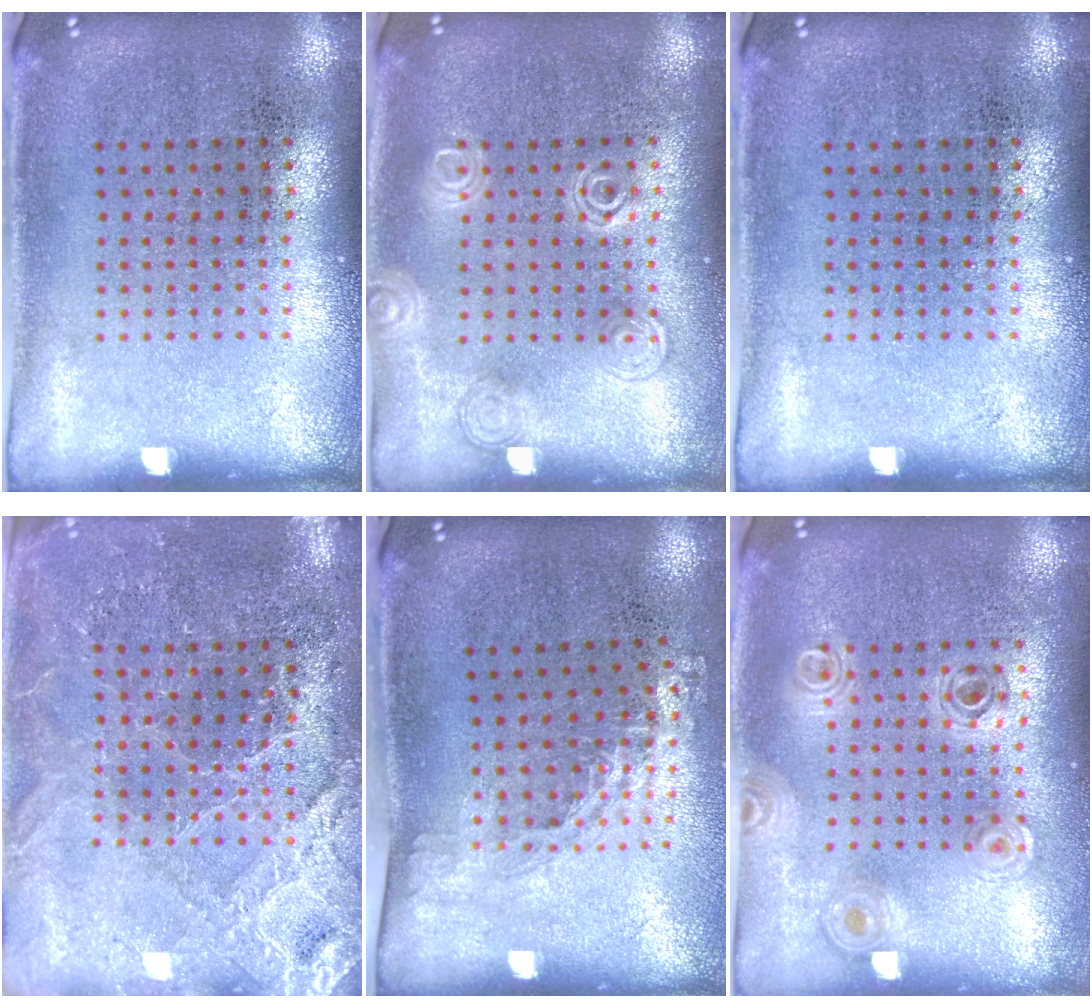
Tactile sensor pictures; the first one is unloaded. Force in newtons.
{"total": 2.1, "press": 2.0, "slide": 0.3}
{"total": 0.0}
{"total": 3.3, "press": 3.2, "slide": 0.6}
{"total": 1.3, "press": 0.9, "slide": 0.9}
{"total": 1.0, "press": 1.0, "slide": 0.2}